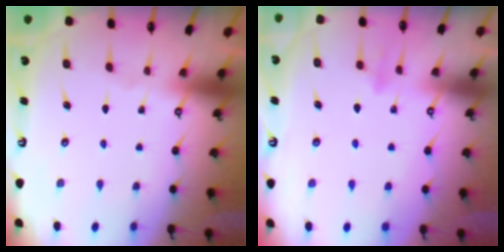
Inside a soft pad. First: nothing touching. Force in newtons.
{"total": 8.2, "press": 8.0, "slide": 1.5}